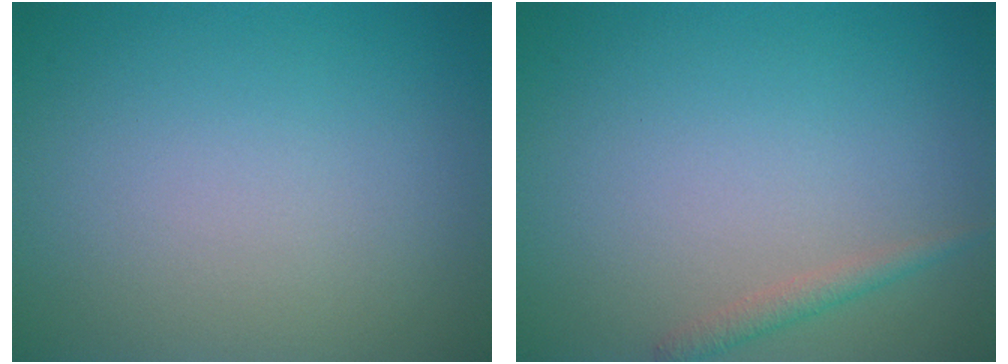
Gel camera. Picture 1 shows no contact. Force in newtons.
{"total": 1.3, "press": 1.3, "slide": 0.1}